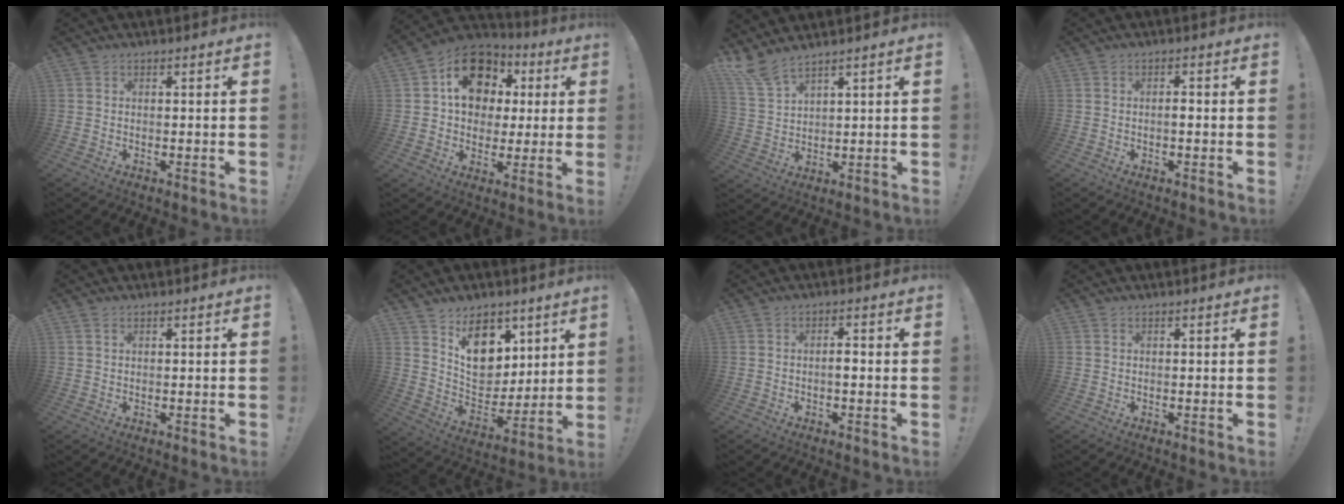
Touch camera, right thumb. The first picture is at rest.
{"total": 17.1, "force": [5.3, 13.5, 9.0], "torque": [-0.121, -0.006, 0.105]}
{"total": 7.1, "force": [6.1, 1.4, 3.4], "torque": [-0.074, -0.031, 0.115]}
{"total": 1.7, "force": [-0.7, 0.5, 1.5], "torque": [-0.020, 0.002, -0.015]}
{"total": 0.9, "force": [0.5, 0.5, 0.6], "torque": [-0.013, 0.001, 0.010]}
{"total": 14.9, "force": [9.0, 10.1, 6.2], "torque": [-0.082, -0.060, 0.171]}
{"total": 2.5, "force": [-0.8, 0.8, 2.2], "torque": [-0.033, 0.004, -0.018]}
{"total": 0.0}